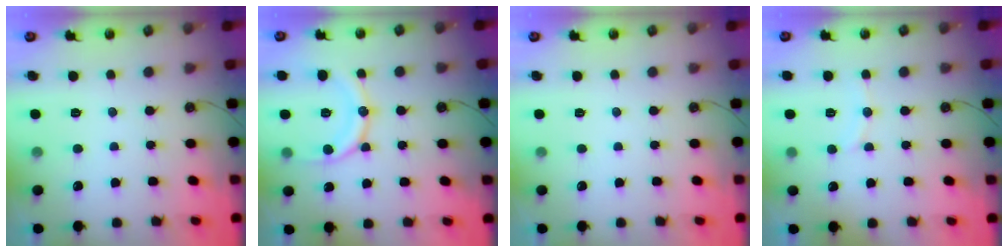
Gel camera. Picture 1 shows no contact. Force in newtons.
{"total": 13.6, "press": 13.6, "slide": 1.1}
{"total": 0.0}
{"total": 5.0, "press": 4.8, "slide": 1.2}